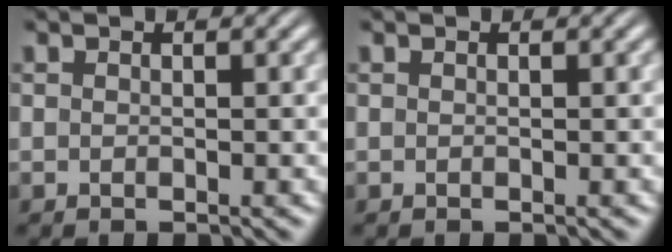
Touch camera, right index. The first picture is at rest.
{"total": 0.0}